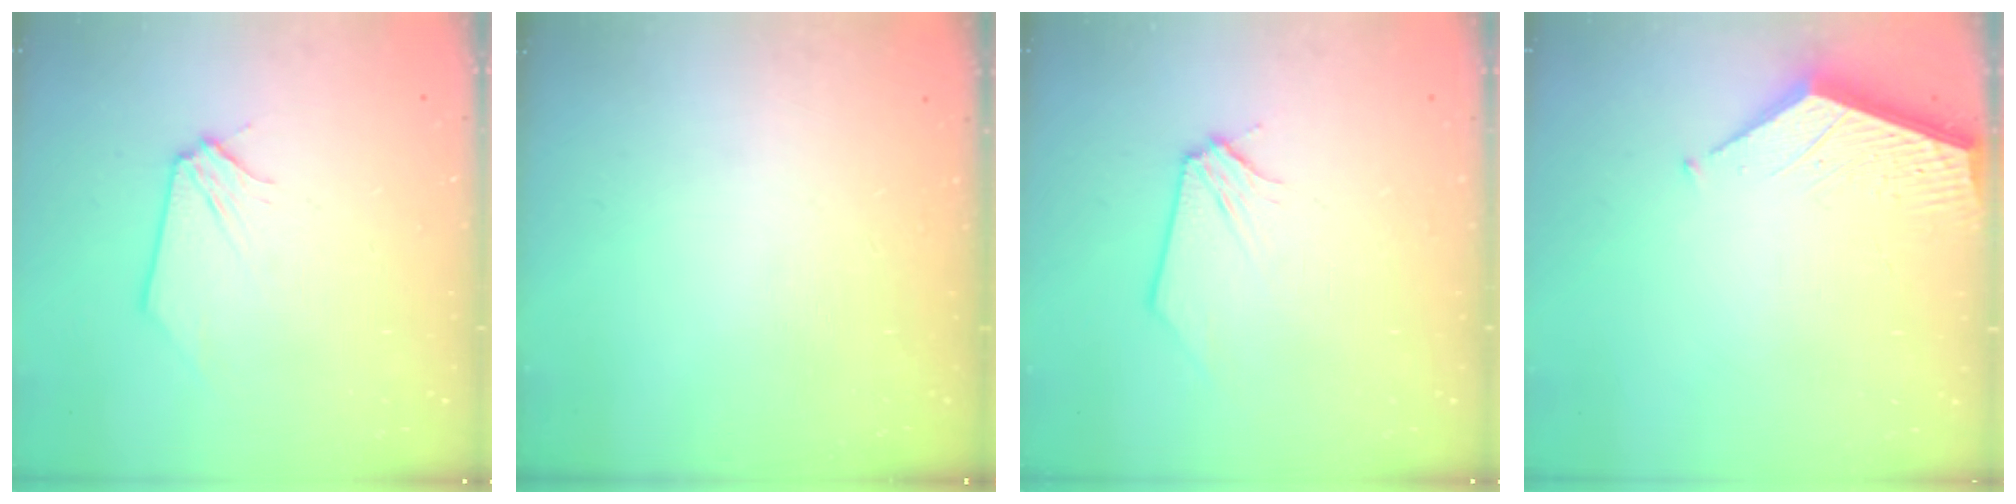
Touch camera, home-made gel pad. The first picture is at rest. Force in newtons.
{"total": 0.0}
{"total": 0.0}
{"total": 3.3, "press": 3.3, "slide": 0.4}